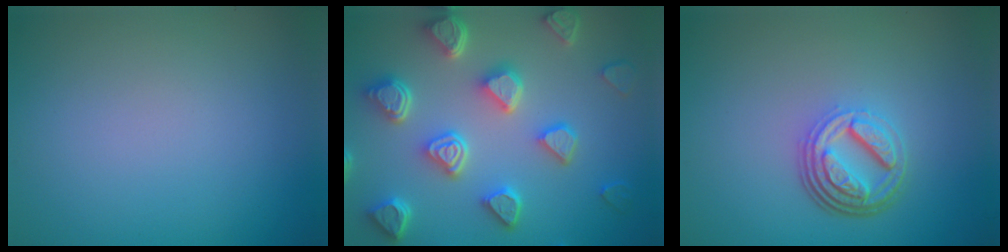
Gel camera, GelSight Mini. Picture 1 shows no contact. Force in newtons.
{"total": 7.1, "press": 5.7, "slide": 4.2}
{"total": 4.7, "press": 3.4, "slide": 3.2}